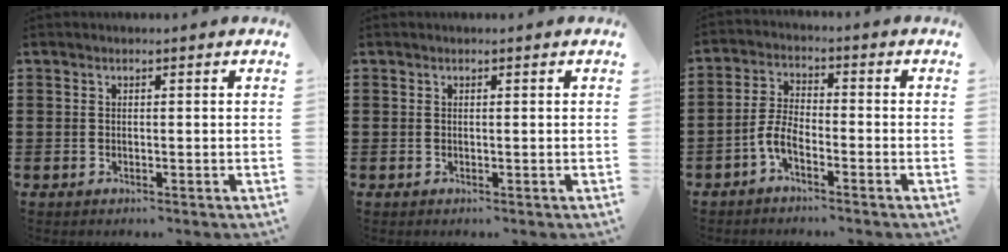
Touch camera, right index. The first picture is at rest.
{"total": 0.0}
{"total": 4.6, "force": [-2.6, 1.6, 3.5], "torque": [-0.089, -0.001, -0.057]}